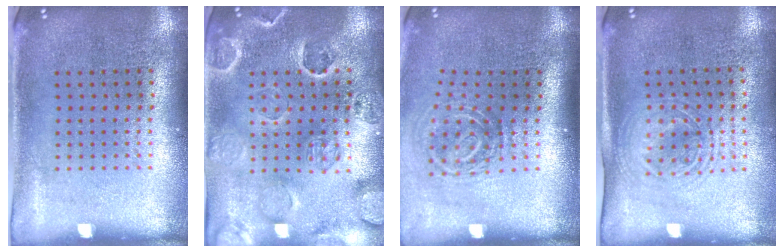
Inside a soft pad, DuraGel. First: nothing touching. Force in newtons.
{"total": 2.7, "press": 2.6, "slide": 0.6}
{"total": 1.8, "press": 1.2, "slide": 1.3}
{"total": 1.5, "press": 1.3, "slide": 0.7}